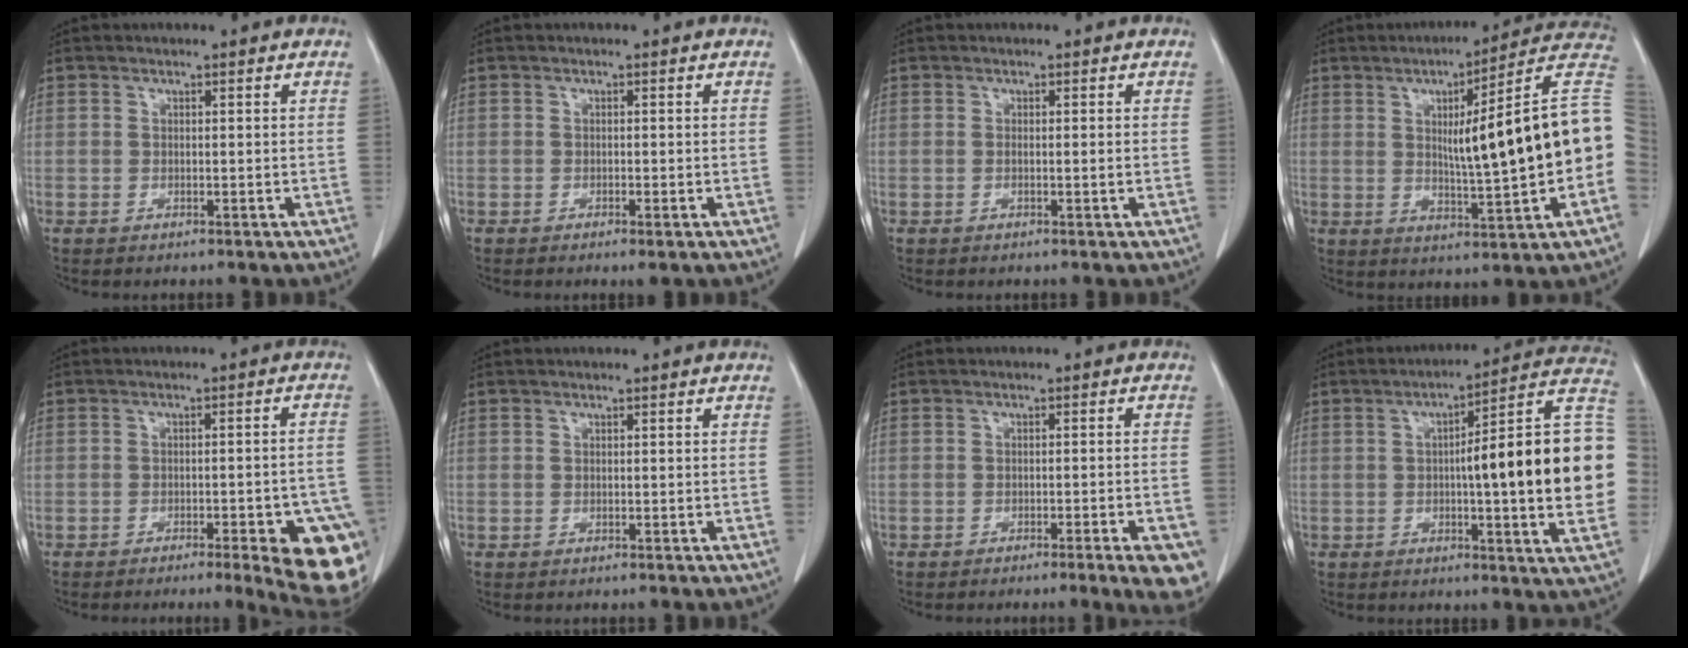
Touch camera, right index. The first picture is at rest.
{"total": 1.1, "force": [-0.7, 0.2, 0.9], "torque": [-0.017, -0.002, -0.007]}
{"total": 0.7, "force": [-0.2, -0.1, 0.6], "torque": [-0.010, 0.000, -0.001]}
{"total": 18.6, "force": [0.4, 0.0, 18.5], "torque": [-0.229, 0.021, 0.002]}
{"total": 13.1, "force": [-6.9, 2.2, 10.9], "torque": [-0.053, 0.018, -0.082]}
{"total": 0.0}
{"total": 8.3, "force": [-5.5, 1.0, 6.1], "torque": [-0.051, -0.001, -0.074]}
{"total": 21.5, "force": [0.2, 2.2, 21.4], "torque": [-0.209, 0.040, 0.001]}